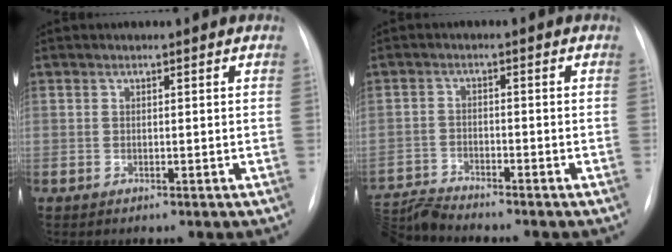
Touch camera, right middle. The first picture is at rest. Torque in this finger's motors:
{"motor_torque": [1.05, -1.09, 0.33, 0.12]}